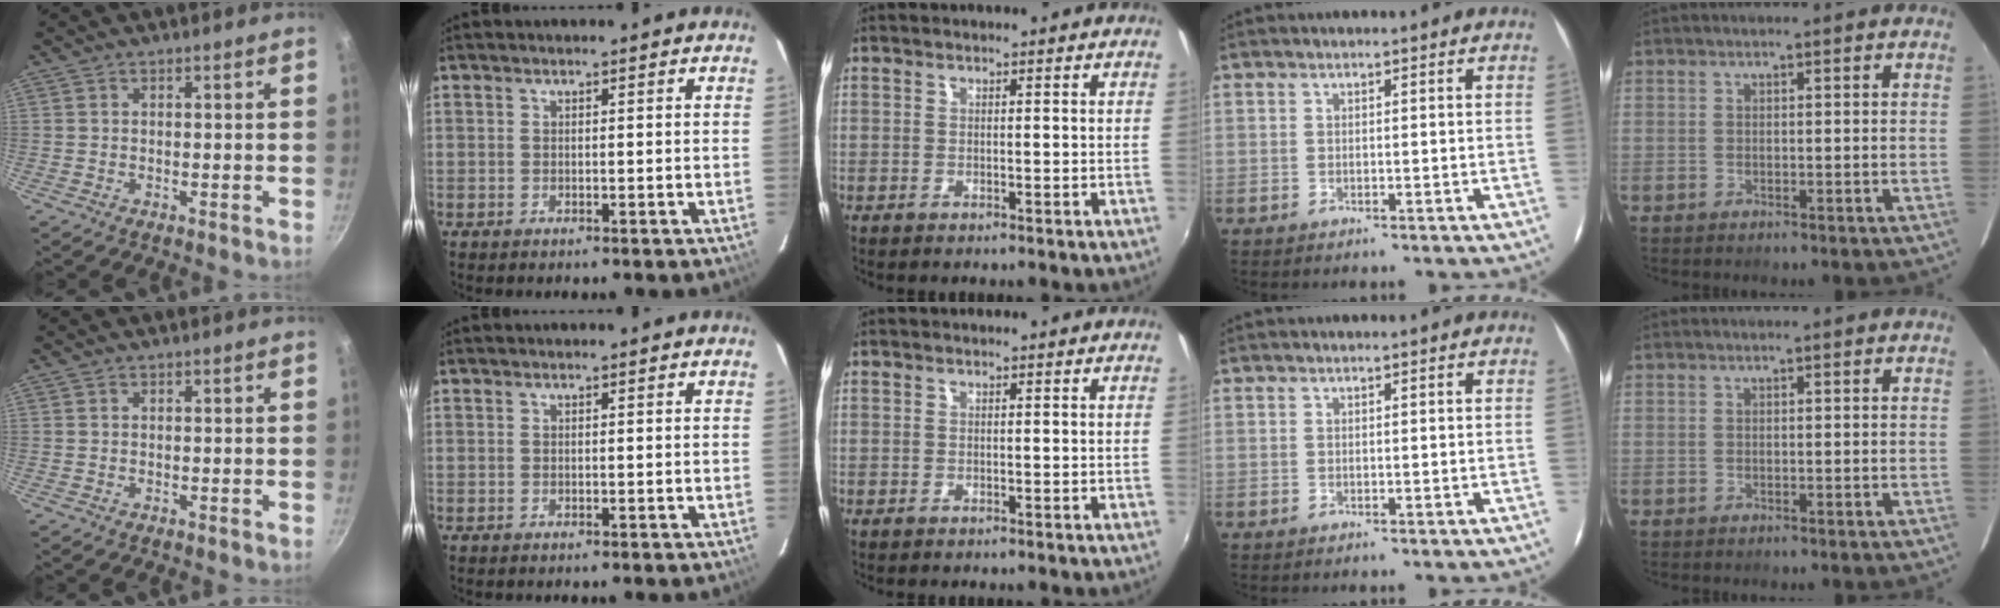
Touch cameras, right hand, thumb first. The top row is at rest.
{}